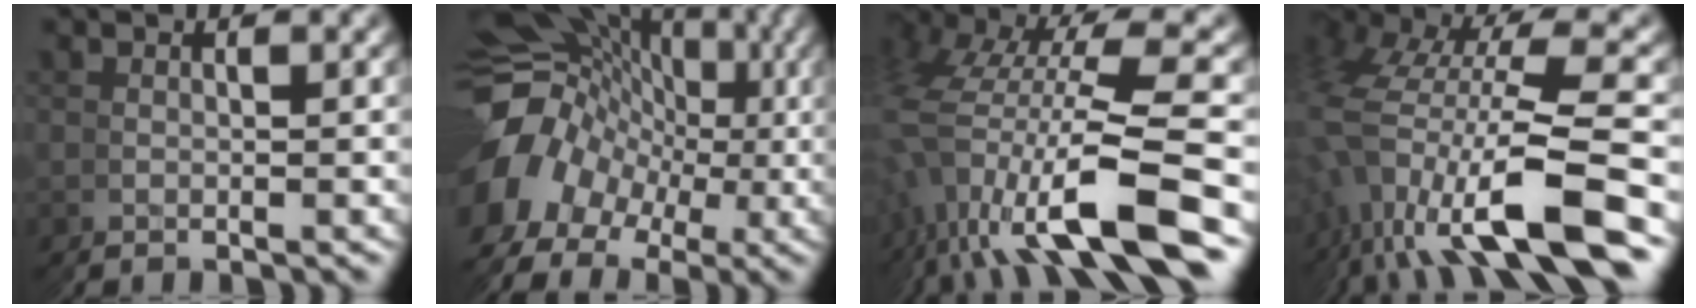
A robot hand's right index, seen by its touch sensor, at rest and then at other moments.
{"total": 18.8, "force": [2.5, 14.2, 12.0], "torque": [-0.179, 0.004, 0.027]}
{"total": 8.6, "force": [1.6, 4.3, 7.3], "torque": [-0.165, 0.003, 0.034]}
{"total": 7.6, "force": [1.0, 4.3, 6.1], "torque": [-0.147, 0.001, 0.022]}